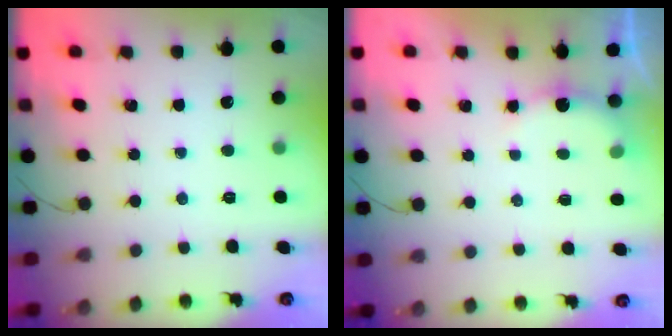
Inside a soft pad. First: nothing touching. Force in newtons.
{"total": 3.9, "press": 3.9, "slide": 0.3}